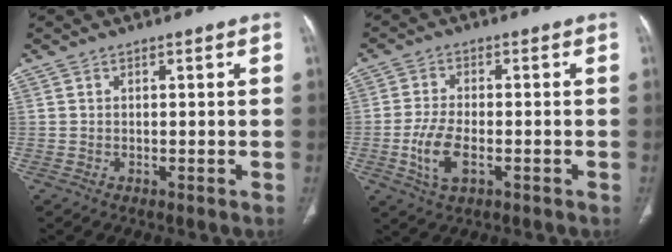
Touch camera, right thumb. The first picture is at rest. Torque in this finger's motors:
{"motor_torque": [0.00, 0.21, 0.33, 0.64, 0.28]}